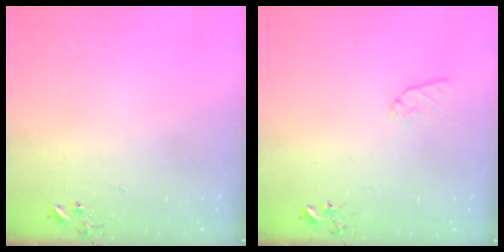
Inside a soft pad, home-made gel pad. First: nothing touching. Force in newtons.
{"total": 7.7, "press": 7.6, "slide": 0.9}